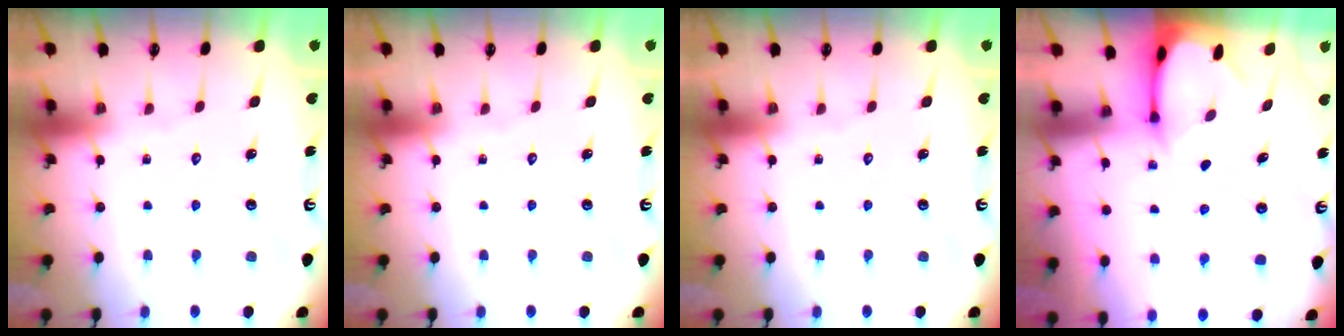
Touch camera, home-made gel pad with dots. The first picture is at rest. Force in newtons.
{"total": 0.0}
{"total": 0.0}
{"total": 2.4, "press": 2.3, "slide": 0.3}